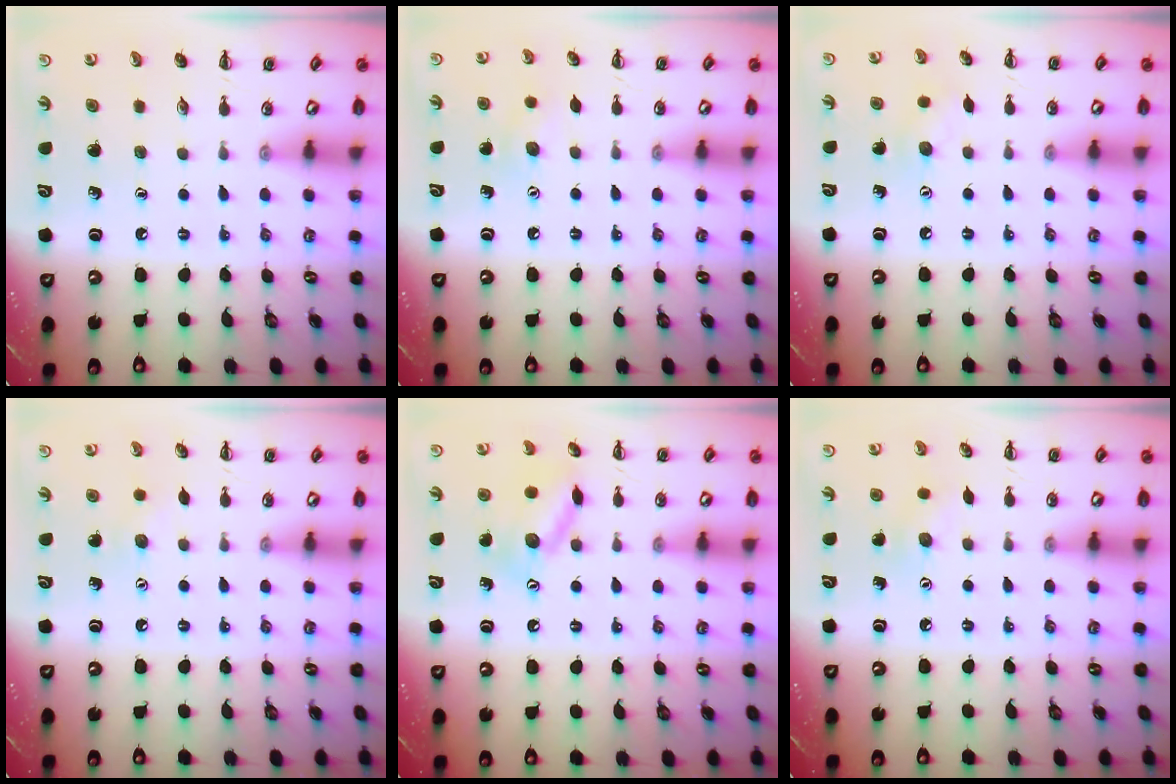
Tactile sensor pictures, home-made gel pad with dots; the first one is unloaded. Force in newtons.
{"total": 6.3, "press": 6.1, "slide": 1.5}
{"total": 5.1, "press": 5.1, "slide": 0.9}
{"total": 3.4, "press": 3.3, "slide": 0.8}
{"total": 11.3, "press": 11.3, "slide": 0.5}
{"total": 3.8, "press": 3.7, "slide": 1.1}